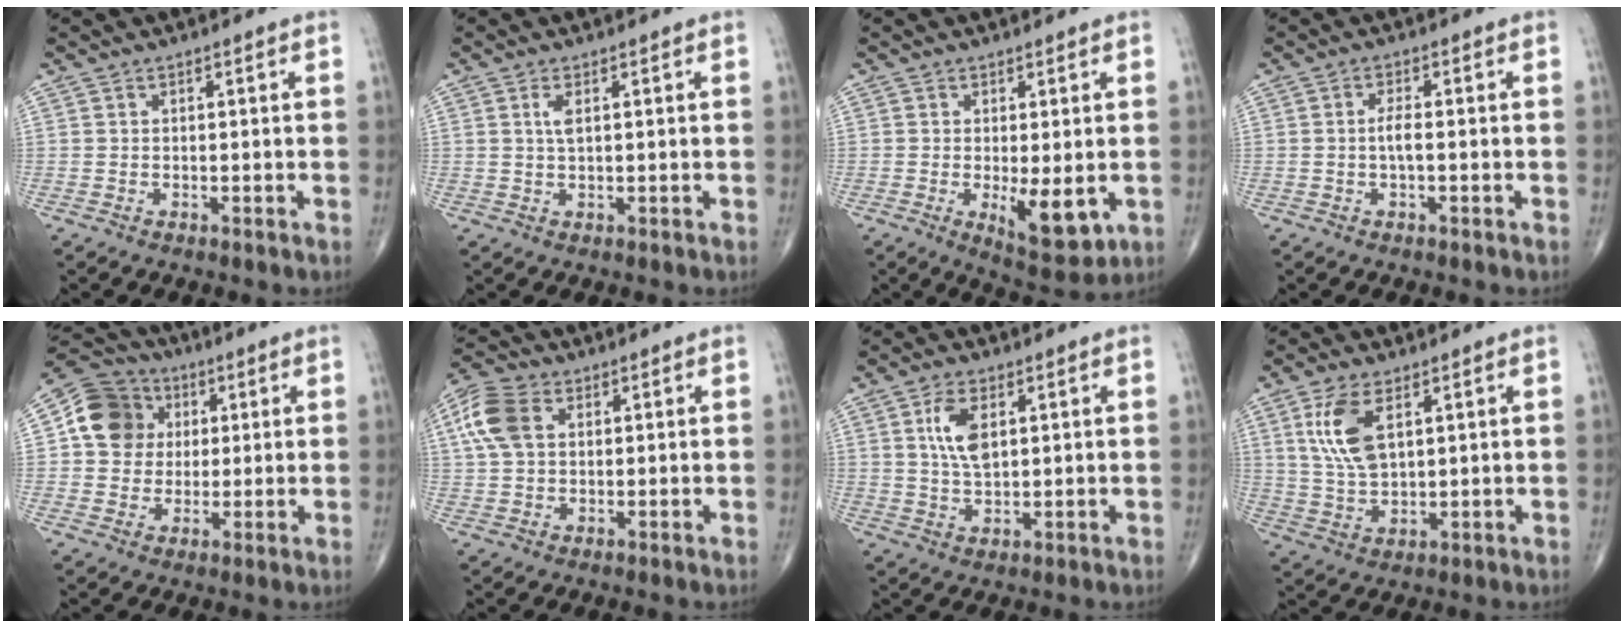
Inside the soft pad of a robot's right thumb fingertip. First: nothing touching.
{"total": 2.0, "force": [0.6, 0.6, 1.8], "torque": [-0.041, 0.001, 0.015]}
{"total": 8.1, "force": [-1.5, 3.0, 7.3], "torque": [-0.097, -0.022, -0.014]}
{"total": 3.4, "force": [-0.5, 0.9, 3.3], "torque": [-0.069, 0.007, -0.013]}
{"total": 11.8, "force": [2.3, 10.5, 4.9], "torque": [-0.064, 0.007, 0.030]}
{"total": 9.6, "force": [2.6, 6.5, 6.6], "torque": [-0.143, 0.016, 0.045]}
{"total": 7.0, "force": [2.0, 3.6, 5.6], "torque": [-0.105, -0.008, 0.041]}
{"total": 11.0, "force": [4.1, 5.7, 8.5], "torque": [-0.164, -0.013, 0.085]}